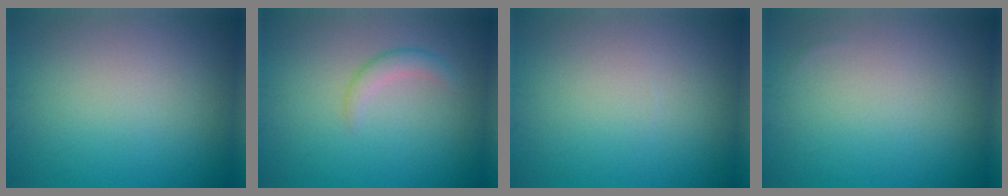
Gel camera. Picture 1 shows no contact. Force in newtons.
{"total": 1.7, "press": 1.7, "slide": 0.1}
{"total": 0.0}
{"total": 0.0}